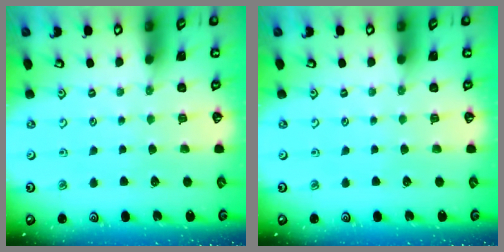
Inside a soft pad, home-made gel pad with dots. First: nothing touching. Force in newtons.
{"total": 0.0}